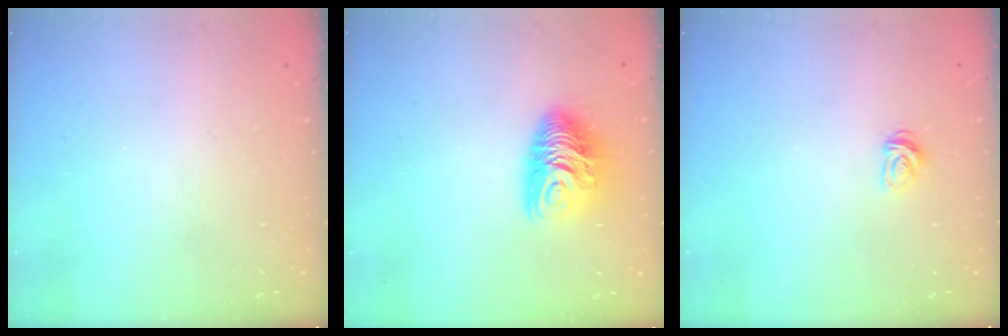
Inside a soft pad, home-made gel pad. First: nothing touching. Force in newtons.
{"total": 10.3, "press": 10.3, "slide": 0.4}
{"total": 3.8, "press": 3.8, "slide": 0.5}